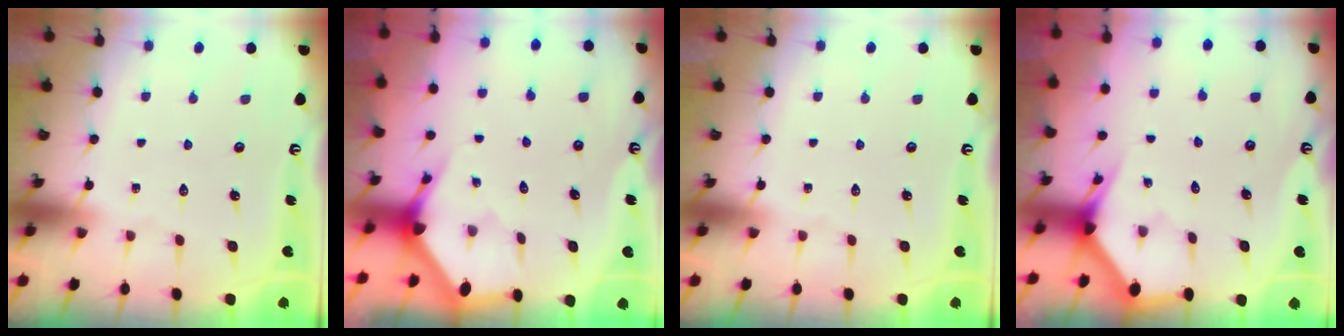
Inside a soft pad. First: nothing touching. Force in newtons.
{"total": 2.9, "press": 2.9, "slide": 0.2}
{"total": 0.0}
{"total": 3.0, "press": 3.0, "slide": 0.1}